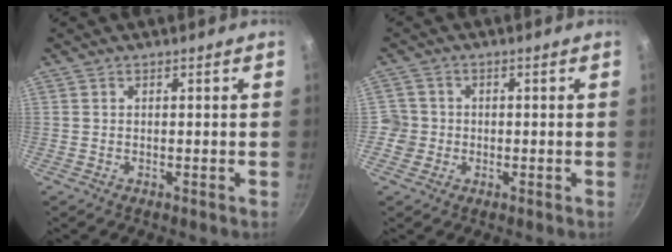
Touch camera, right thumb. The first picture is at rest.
{"total": 3.8, "force": [-0.9, 3.6, 0.6], "torque": [0.013, 0.012, -0.019]}